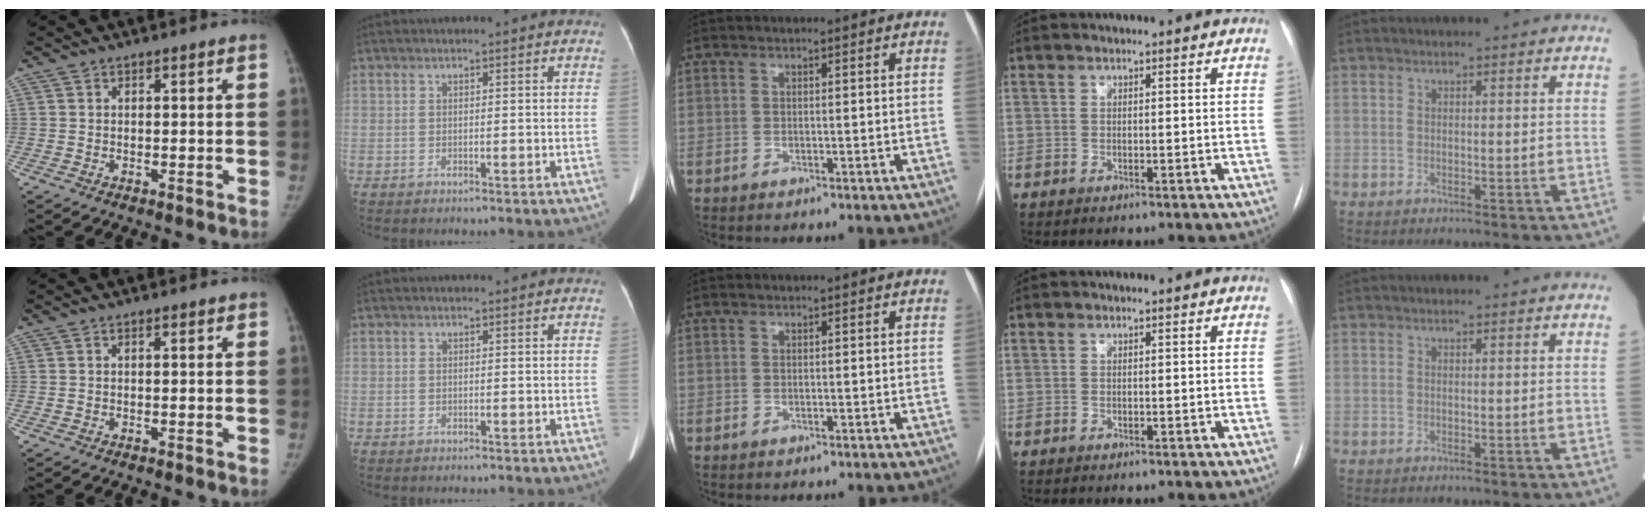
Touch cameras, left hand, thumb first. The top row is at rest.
{"thumb": {"total": 0.5, "force": [0.2, 0.2, 0.4], "torque": [-0.007, 0.001, 0.002]}}